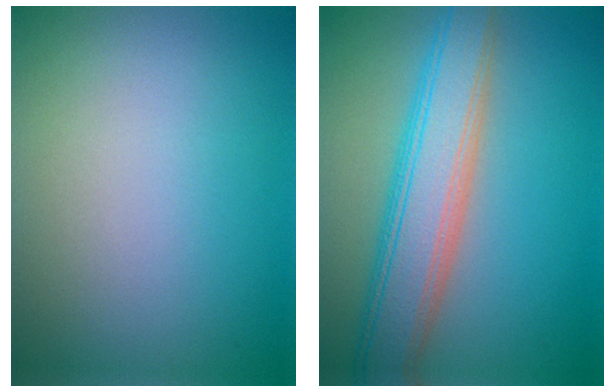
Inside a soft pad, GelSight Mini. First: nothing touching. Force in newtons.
{"total": 7.2, "press": 7.2, "slide": 0.2}